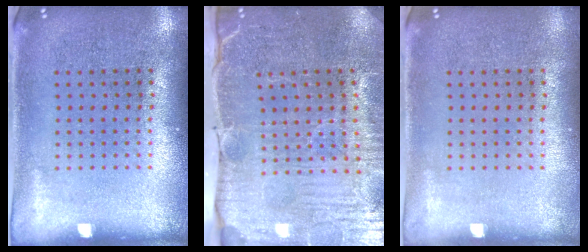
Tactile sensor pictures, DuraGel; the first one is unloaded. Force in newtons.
{"total": 3.9, "press": 3.8, "slide": 0.8}
{"total": 0.0}